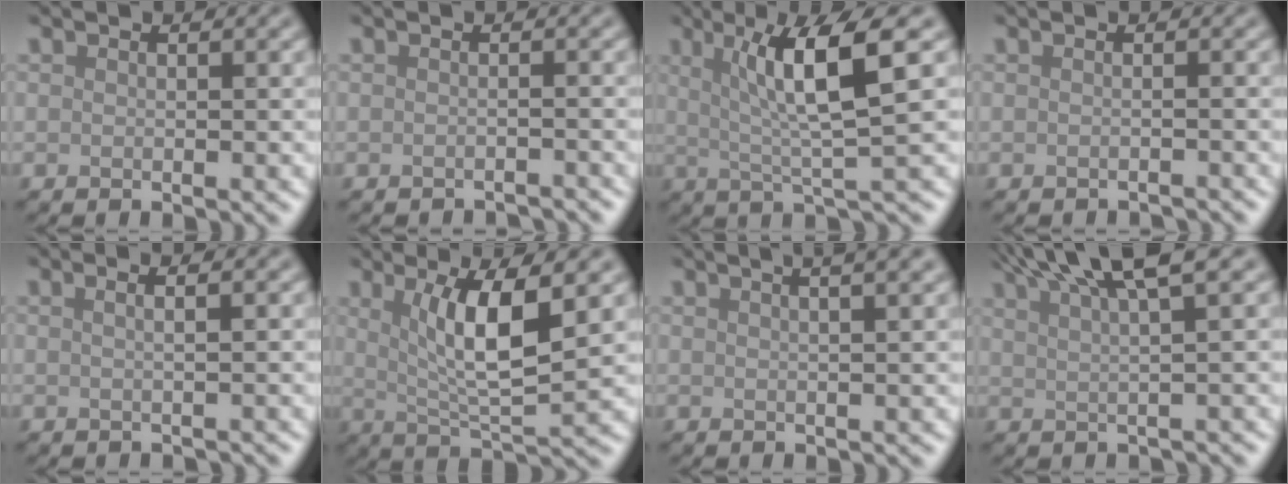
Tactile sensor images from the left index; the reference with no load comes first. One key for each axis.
{"total": 2.0, "fx": -2.0, "fy": 0.0, "fz": 0.2, "tx": 0.002, "ty": -0.005, "tz": -0.026}
{"total": 6.6, "fx": 2.1, "fy": 1.0, "fz": 6.2, "tx": -0.104, "ty": 0.007, "tz": 0.038}
{"total": 1.4, "fx": -1.3, "fy": 0.0, "fz": 0.1, "tx": 0.003, "ty": -0.005, "tz": -0.020}
{"total": 1.9, "fx": 0.4, "fy": 0.8, "fz": 1.7, "tx": -0.011, "ty": 0.004, "tz": -0.010}
{"total": 6.2, "fx": 1.8, "fy": 1.3, "fz": 5.8, "tx": -0.100, "ty": -0.006, "tz": 0.037}
{"total": 7.3, "fx": 4.3, "fy": 3.2, "fz": 5.0, "tx": -0.022, "ty": 0.058, "tz": 0.018}
{"total": 6.3, "fx": 4.1, "fy": 1.2, "fz": 4.6, "tx": -0.055, "ty": 0.022, "tz": 0.062}